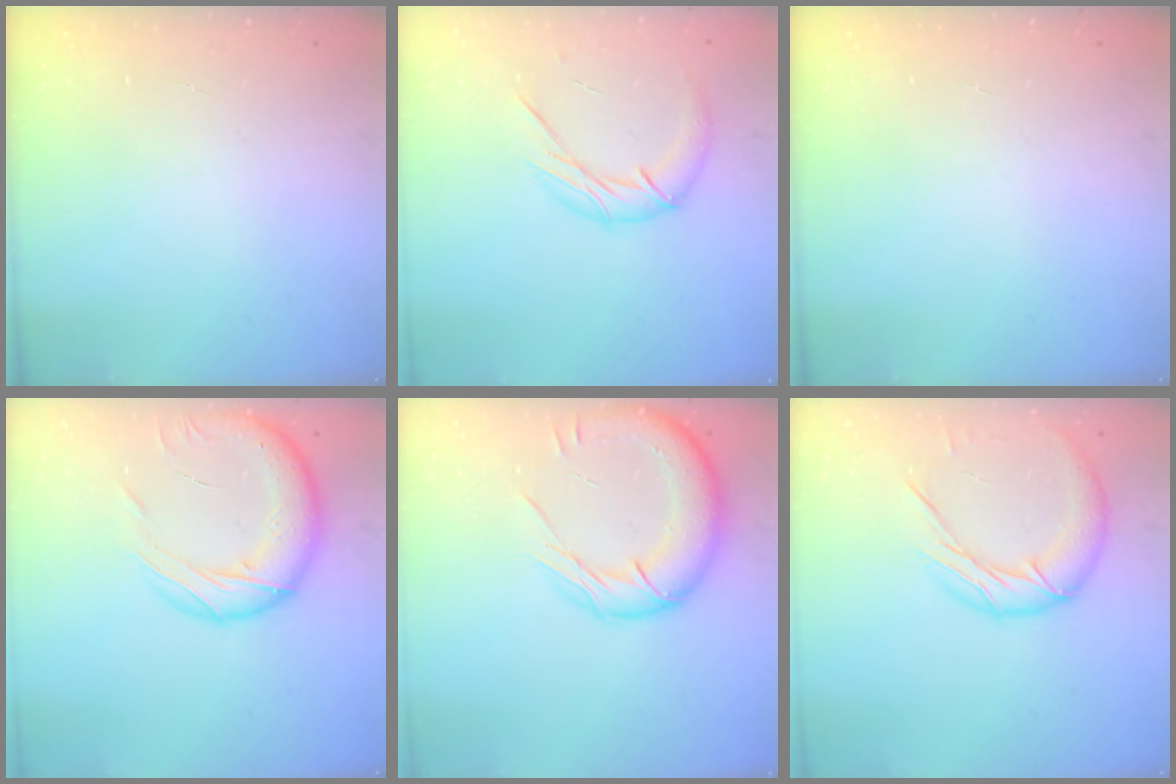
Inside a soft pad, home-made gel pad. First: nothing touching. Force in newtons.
{"total": 10.6, "press": 10.6, "slide": 0.1}
{"total": 0.0}
{"total": 19.1, "press": 18.6, "slide": 4.3}
{"total": 16.4, "press": 16.2, "slide": 2.5}
{"total": 13.7, "press": 13.6, "slide": 1.4}